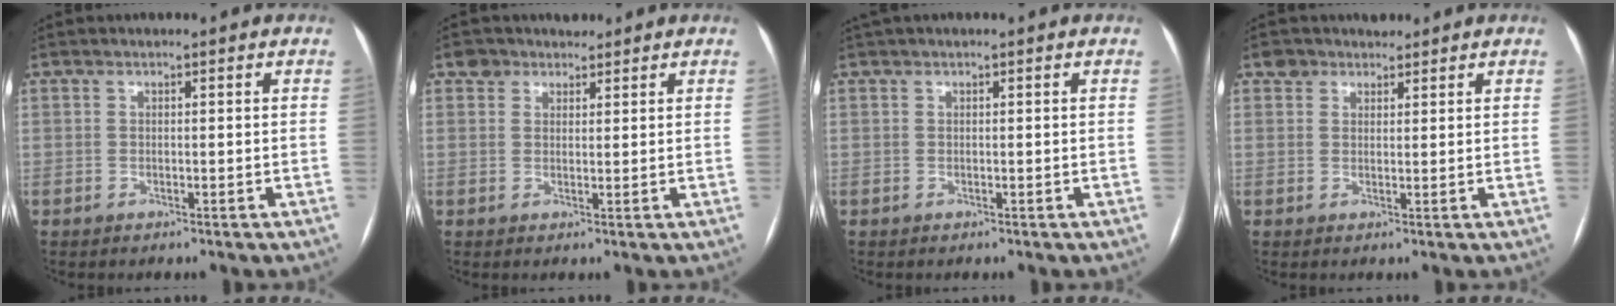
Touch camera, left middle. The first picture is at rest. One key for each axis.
{"total": 2.8, "fx": 2.0, "fy": 2.0, "fz": 0.0, "tx": 0.001, "ty": 0.013, "tz": 0.029}
{"total": 1.0, "fx": 0.8, "fy": -0.1, "fz": 0.6, "tx": -0.013, "ty": 0.023, "tz": 0.018}
{"total": 2.6, "fx": 1.9, "fy": 1.7, "fz": -0.1, "tx": 0.003, "ty": 0.011, "tz": 0.028}